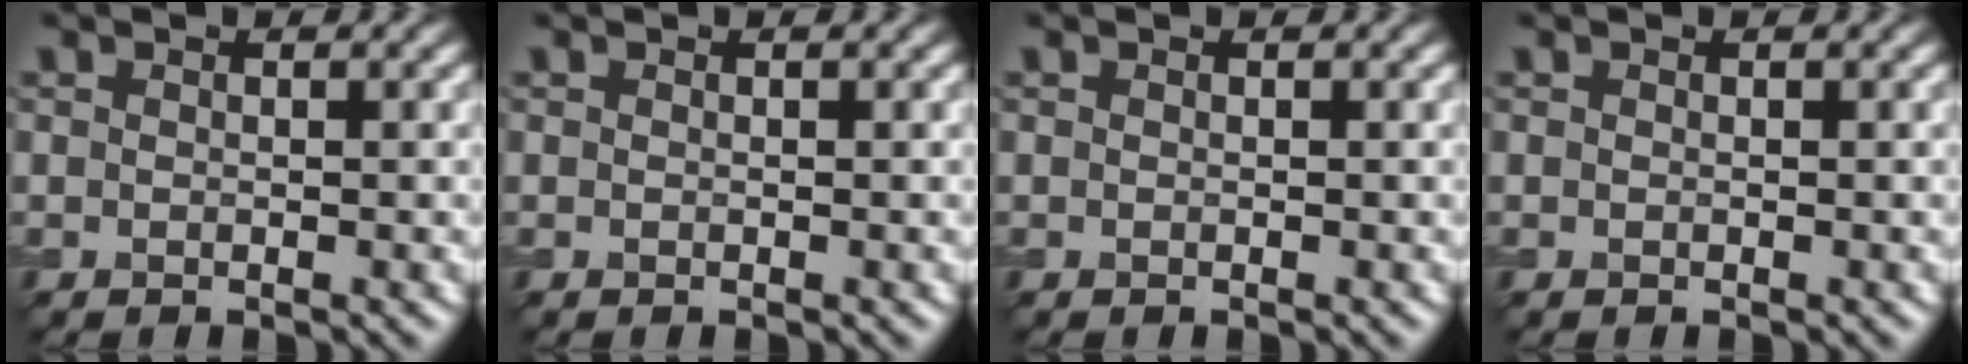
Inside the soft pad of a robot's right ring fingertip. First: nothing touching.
{"total": 0.0}
{"total": 0.0}
{"total": 0.0}